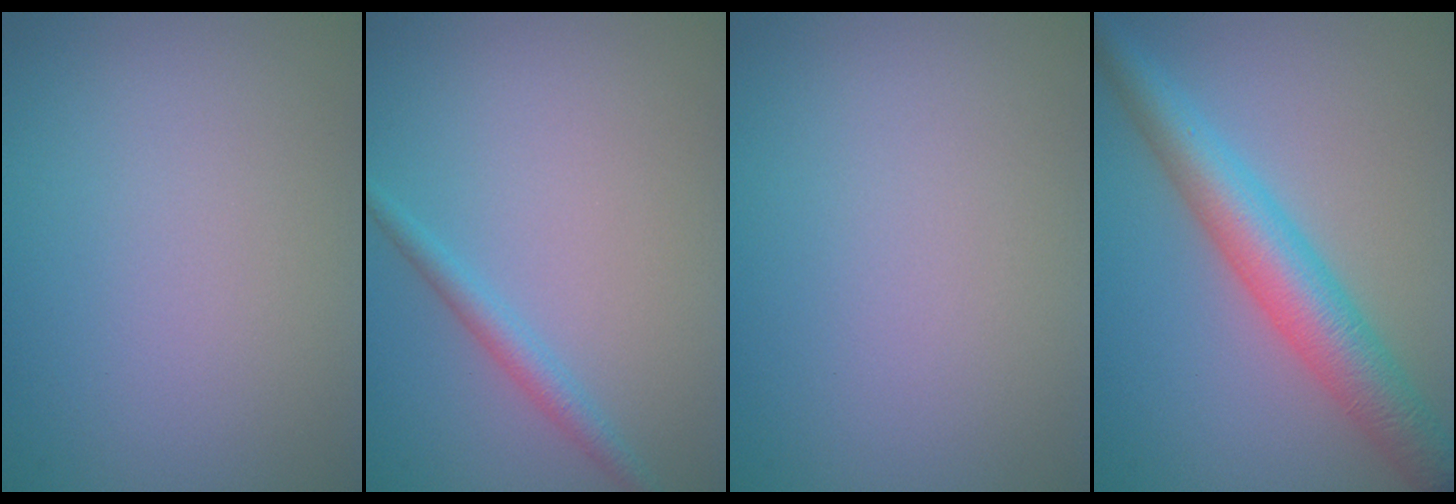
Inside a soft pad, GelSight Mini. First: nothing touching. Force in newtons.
{"total": 1.8, "press": 1.7, "slide": 0.1}
{"total": 0.0}
{"total": 6.1, "press": 6.1, "slide": 0.1}